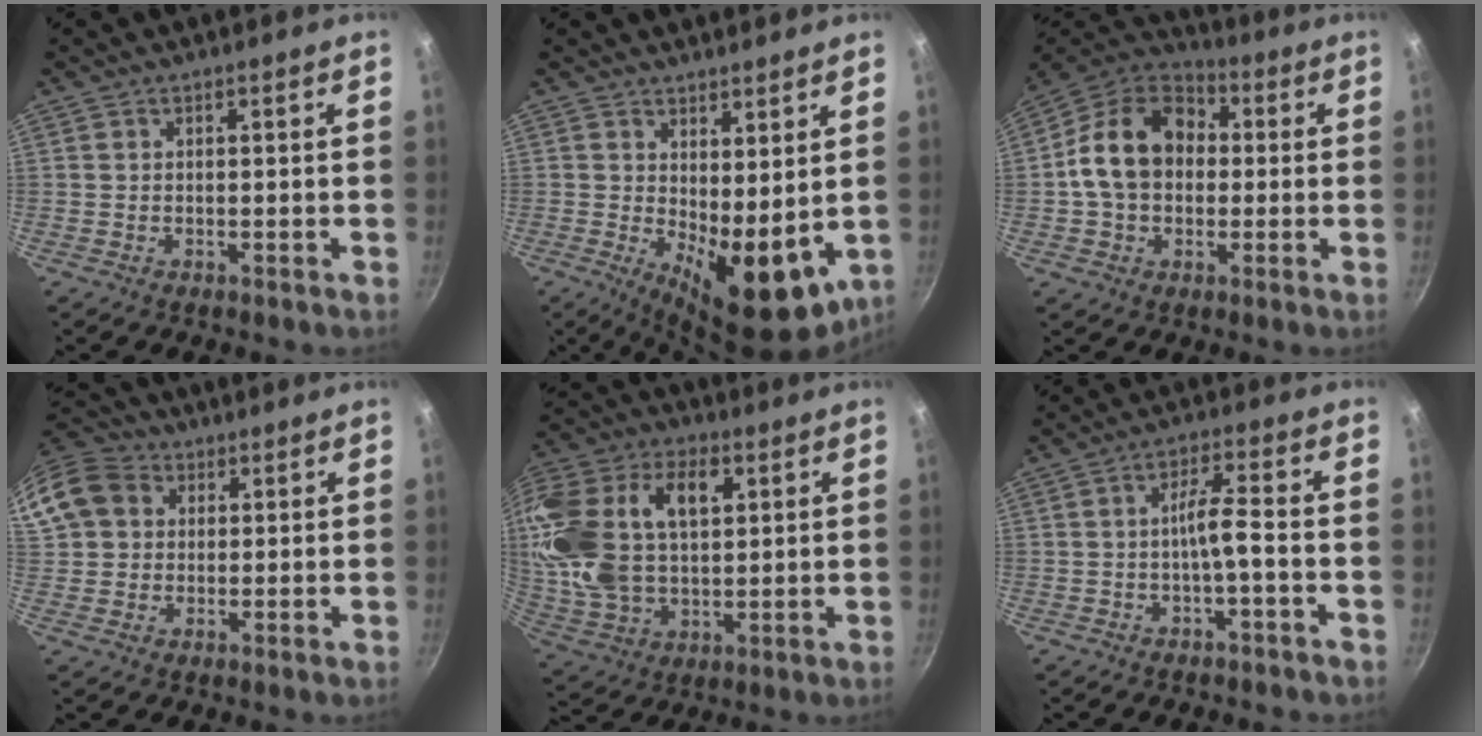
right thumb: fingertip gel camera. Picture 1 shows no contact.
{"total": 11.8, "force": [1.1, 5.1, 10.6], "torque": [-0.129, -0.028, 0.032]}
{"total": 18.6, "force": [2.1, 14.5, 11.5], "torque": [-0.176, 0.035, 0.025]}
{"total": 14.2, "force": [3.6, 12.0, 6.8], "torque": [-0.137, 0.032, 0.055]}
{"total": 26.4, "force": [6.5, 16.8, 19.3], "torque": [-0.395, 0.015, 0.117]}
{"total": 5.0, "force": [-2.1, 0.7, 4.4], "torque": [-0.089, 0.028, -0.035]}